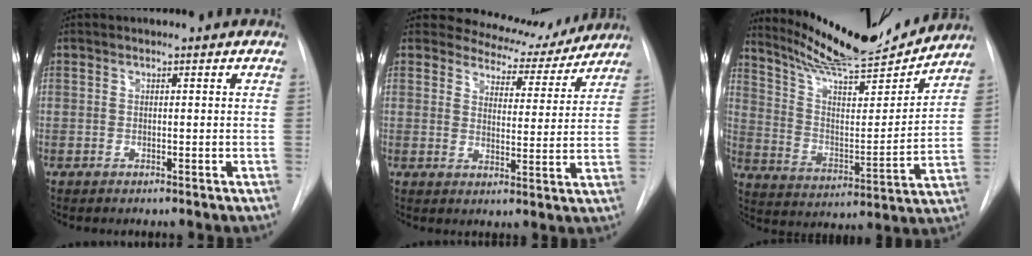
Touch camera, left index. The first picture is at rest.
{"total": 10.4, "force": [9.6, 4.0, 1.4], "torque": [-0.005, -0.008, 0.112]}
{"total": 19.6, "force": [18.2, 1.6, 7.0], "torque": [-0.125, -0.026, 0.285]}